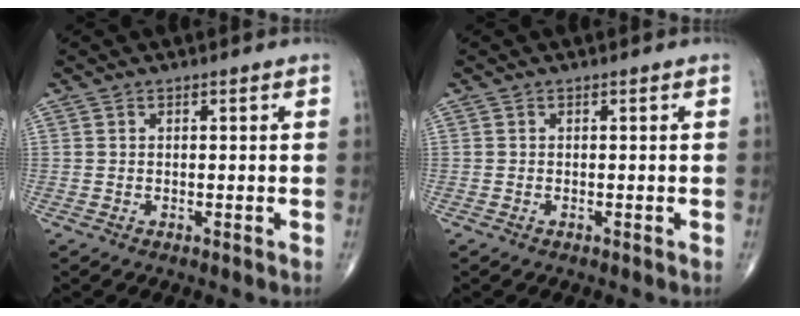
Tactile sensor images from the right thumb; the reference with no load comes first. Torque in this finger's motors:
{"motor_torque": [0.42, 0.03, -0.08, 0.01, -0.02]}